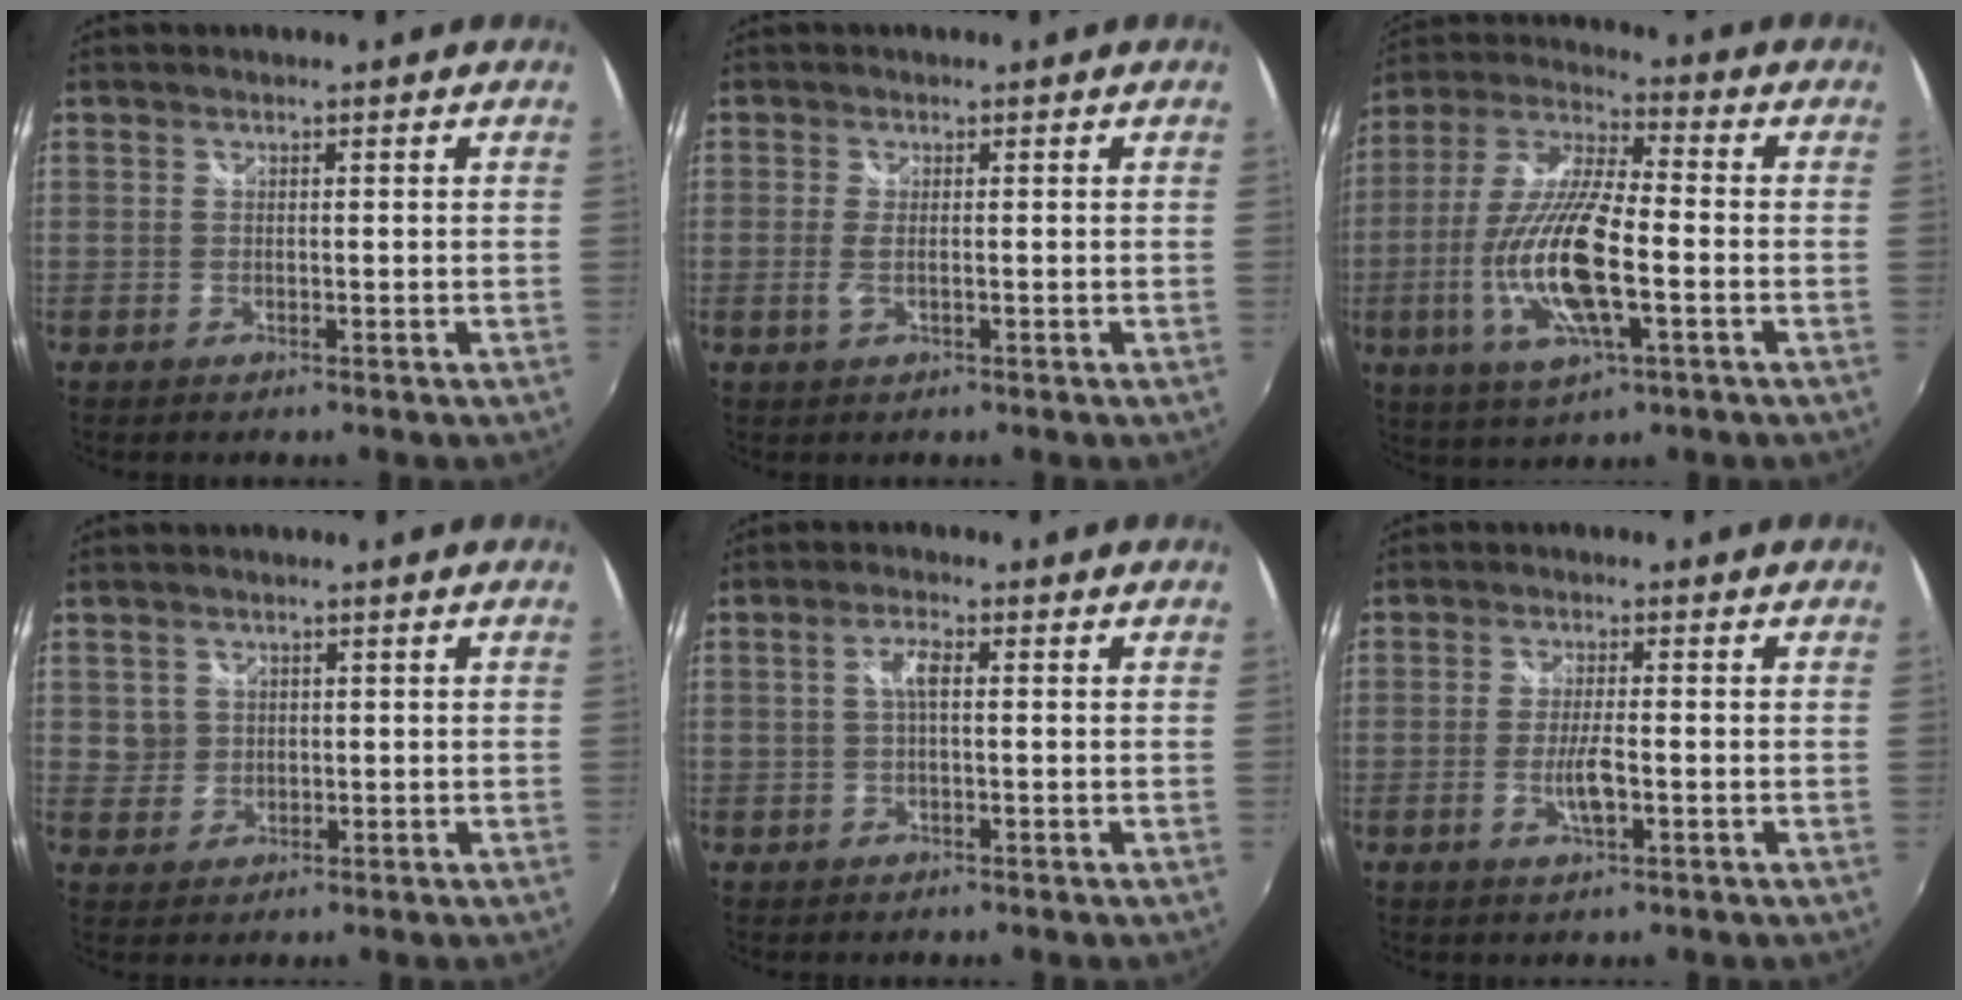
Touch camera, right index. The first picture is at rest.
{"total": 2.1, "force": [-0.4, 0.5, 2.0], "torque": [-0.041, -0.004, -0.005]}
{"total": 17.1, "force": [-4.2, 4.8, 15.9], "torque": [-0.327, -0.012, -0.081]}
{"total": 3.0, "force": [0.7, 2.9, 0.4], "torque": [0.001, 0.007, 0.011]}
{"total": 2.8, "force": [0.2, 0.8, 2.7], "torque": [-0.052, 0.006, 0.003]}
{"total": 4.2, "force": [-1.3, 0.8, 3.9], "torque": [-0.077, -0.005, -0.025]}